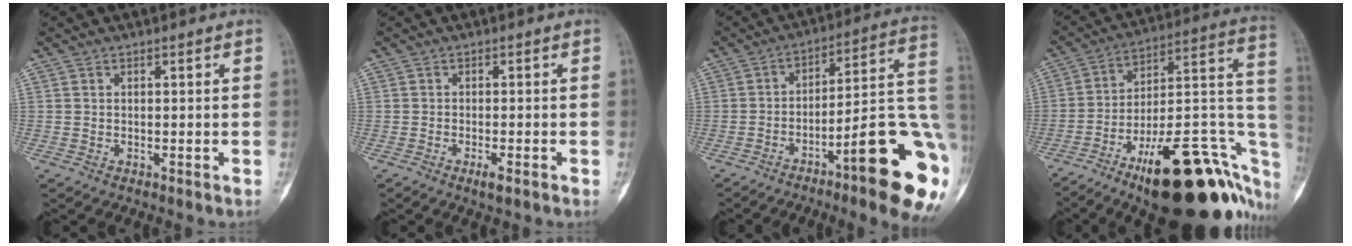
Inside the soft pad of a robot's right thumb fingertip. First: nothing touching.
{"total": 2.1, "force": [-1.2, 0.5, 1.7], "torque": [-0.029, -0.001, -0.021]}
{"total": 21.7, "force": [-8.0, 4.0, 19.8], "torque": [-0.206, 0.050, -0.109]}
{"total": 31.5, "force": [-14.2, 10.7, 26.0], "torque": [-0.271, 0.079, -0.210]}